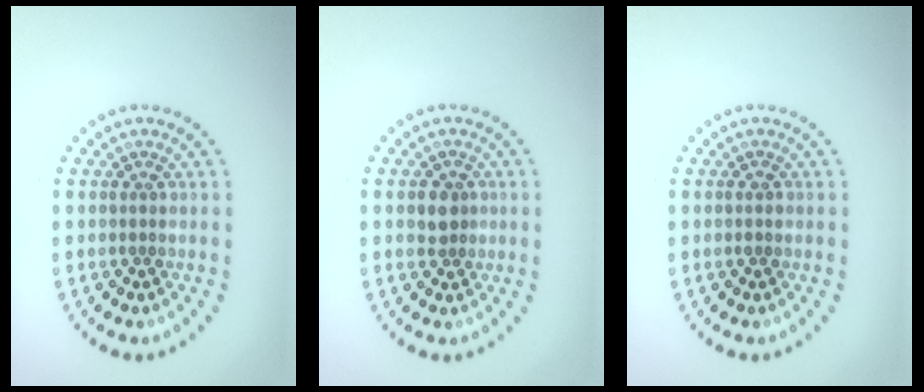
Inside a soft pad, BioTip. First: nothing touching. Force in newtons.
{"total": 2.0, "press": 1.8, "slide": 0.9}
{"total": 0.8, "press": 0.8, "slide": 0.0}